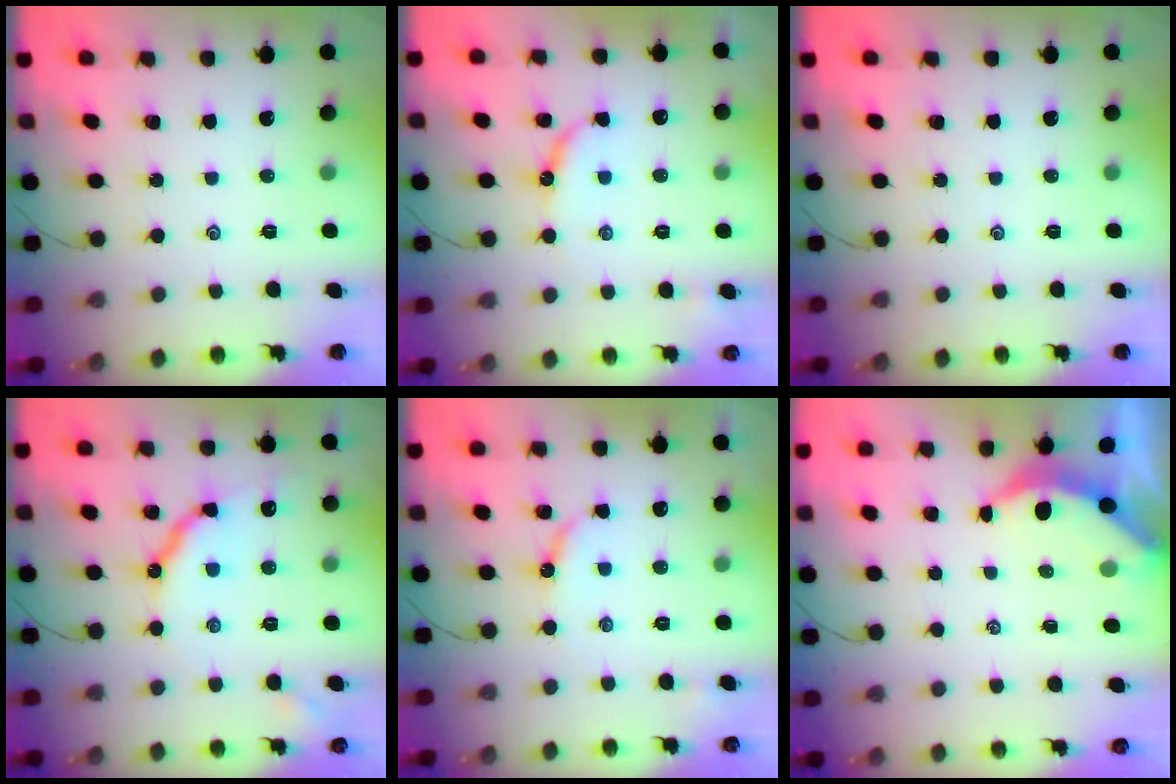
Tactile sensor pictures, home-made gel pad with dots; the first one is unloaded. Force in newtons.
{"total": 7.9, "press": 7.8, "slide": 0.7}
{"total": 0.0}
{"total": 10.3, "press": 10.2, "slide": 1.1}
{"total": 5.2, "press": 5.1, "slide": 0.6}
{"total": 3.6, "press": 3.6, "slide": 0.4}